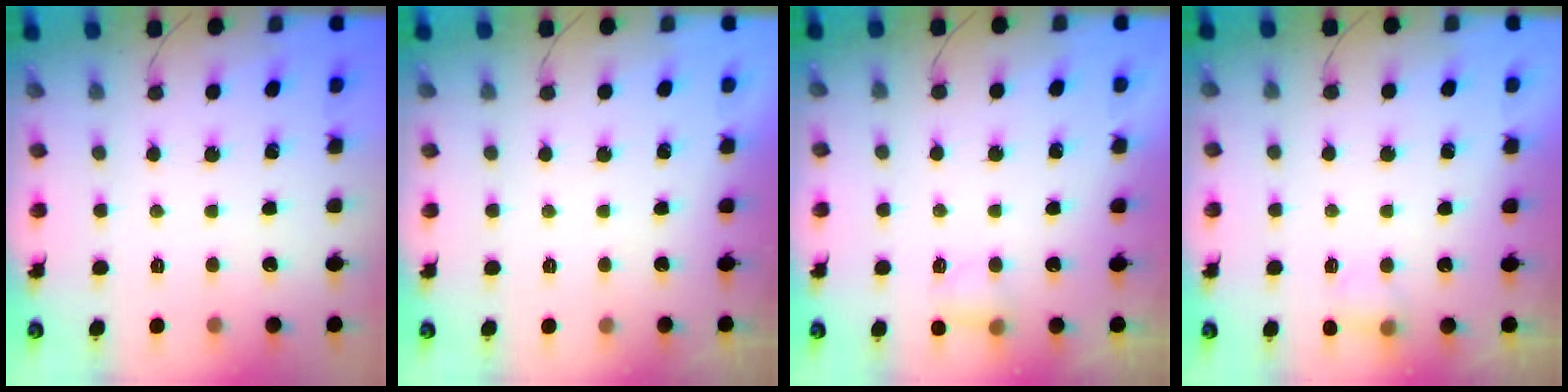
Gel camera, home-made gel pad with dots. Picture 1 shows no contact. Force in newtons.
{"total": 0.0}
{"total": 4.0, "press": 3.8, "slide": 1.2}
{"total": 4.8, "press": 4.5, "slide": 1.4}